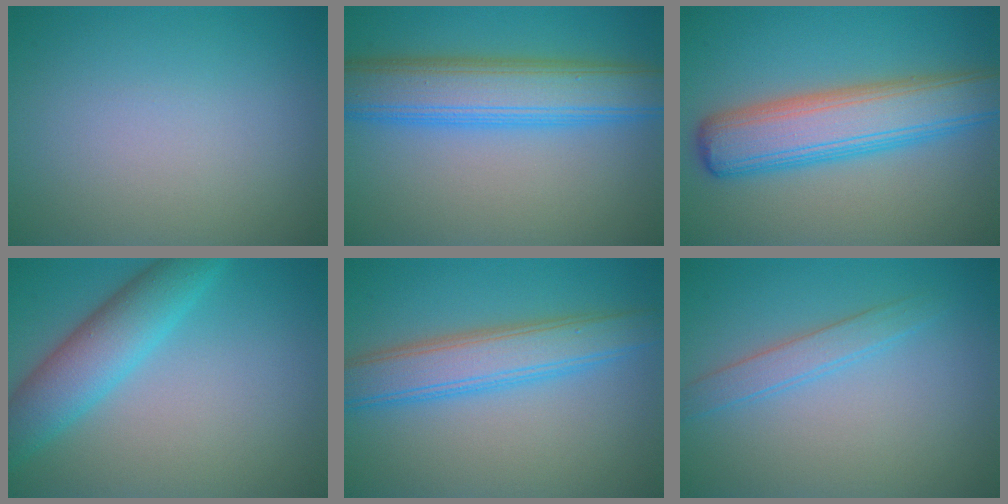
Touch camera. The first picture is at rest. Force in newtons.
{"total": 7.7, "press": 7.7, "slide": 0.1}
{"total": 7.8, "press": 7.8, "slide": 0.3}
{"total": 5.6, "press": 5.6, "slide": 0.2}
{"total": 5.3, "press": 5.3, "slide": 0.0}
{"total": 2.1, "press": 2.1, "slide": 0.1}